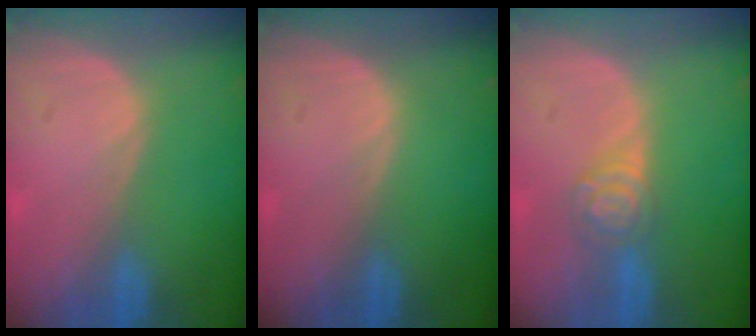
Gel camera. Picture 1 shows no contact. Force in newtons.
{"total": 0.0}
{"total": 4.3, "press": 4.0, "slide": 1.7}